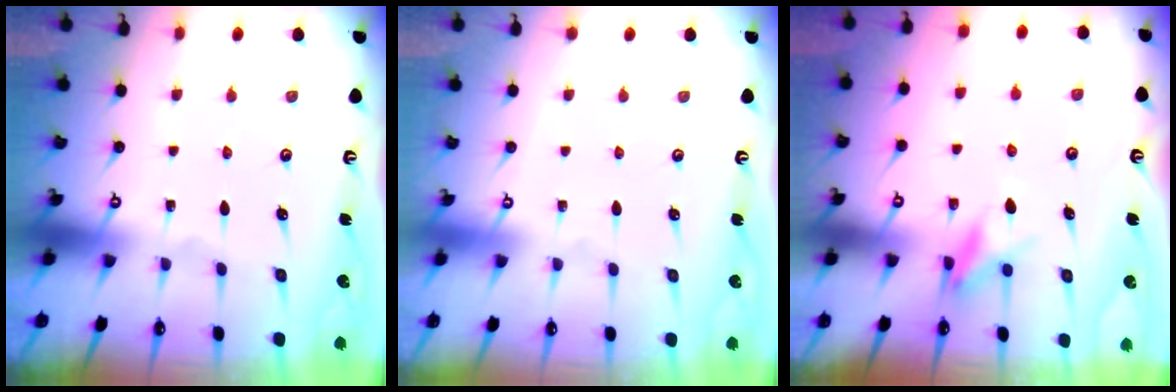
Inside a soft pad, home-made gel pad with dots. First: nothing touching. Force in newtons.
{"total": 4.0, "press": 4.0, "slide": 0.1}
{"total": 7.4, "press": 7.3, "slide": 1.1}